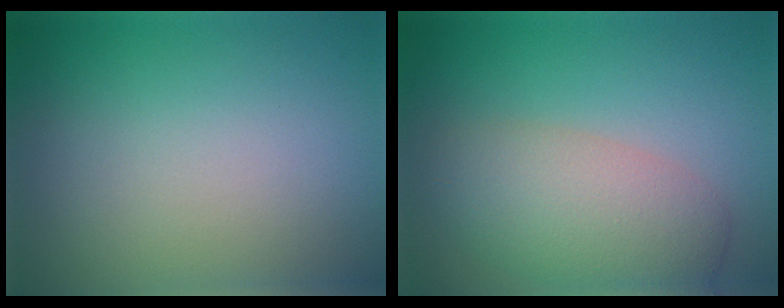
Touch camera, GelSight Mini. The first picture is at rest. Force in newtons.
{"total": 5.7, "press": 5.7, "slide": 0.1}